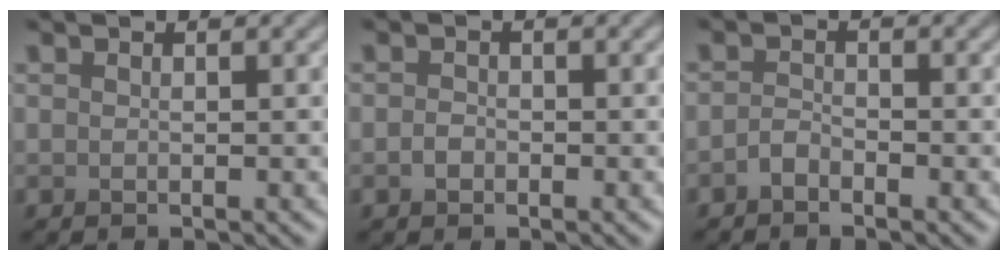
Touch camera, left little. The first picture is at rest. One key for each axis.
{"total": 0.9, "fx": -0.4, "fy": 0.7, "fz": 0.5, "tx": -0.011, "ty": 0.000, "tz": -0.010}
{"total": 1.1, "fx": -0.8, "fy": 0.5, "fz": 0.6, "tx": -0.013, "ty": 0.003, "tz": -0.020}